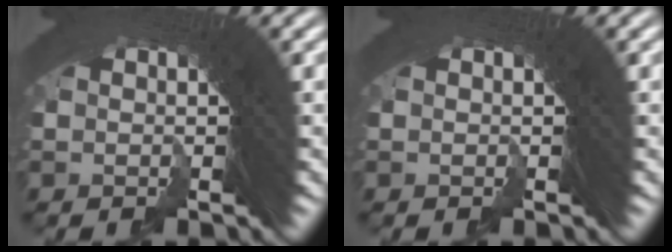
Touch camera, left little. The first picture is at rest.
{"total": 0.0}